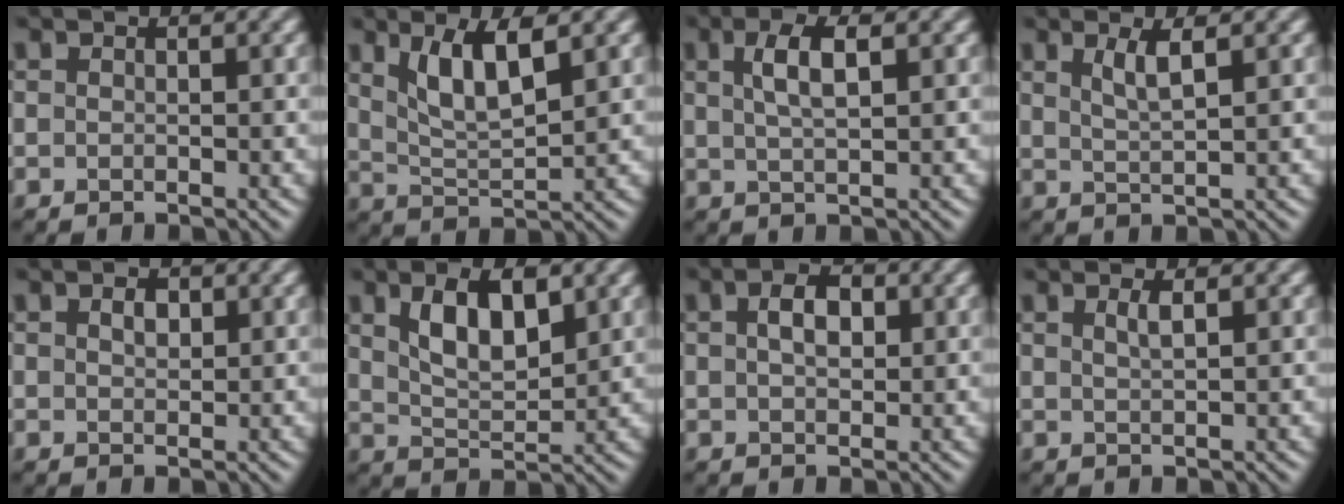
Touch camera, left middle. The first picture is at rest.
{"total": 4.7, "force": [2.3, 1.3, 3.9], "torque": [-0.077, -0.005, 0.046]}
{"total": 3.2, "force": [1.2, 0.9, 2.9], "torque": [-0.050, 0.007, 0.021]}
{"total": 2.3, "force": [1.1, 0.5, 1.9], "torque": [-0.032, 0.000, 0.020]}
{"total": 1.3, "force": [0.6, 0.8, 0.9], "torque": [-0.013, 0.001, 0.010]}
{"total": 5.4, "force": [2.3, 2.3, 4.3], "torque": [-0.081, 0.001, 0.041]}
{"total": 2.9, "force": [0.8, 1.7, 2.2], "torque": [-0.040, 0.006, 0.012]}
{"total": 1.4, "force": [0.7, 0.4, 1.2], "torque": [-0.015, 0.003, 0.009]}